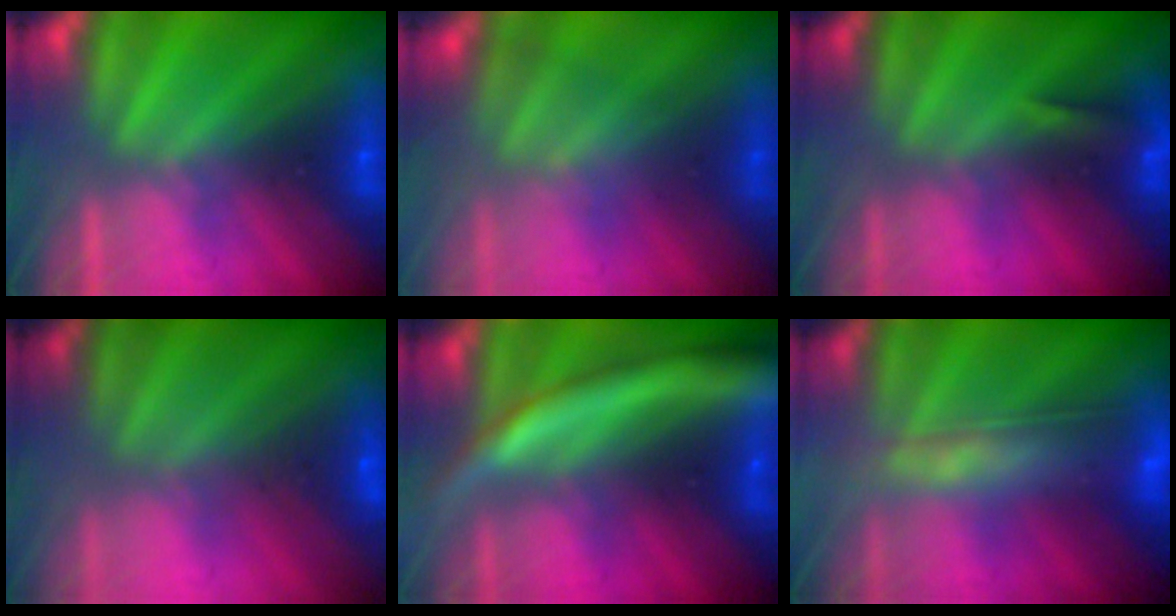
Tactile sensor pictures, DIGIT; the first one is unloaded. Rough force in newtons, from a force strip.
{"total": 4.7}
{"total": 5.0}
{"total": 2.4}
{"total": 6.6}
{"total": 7.2}